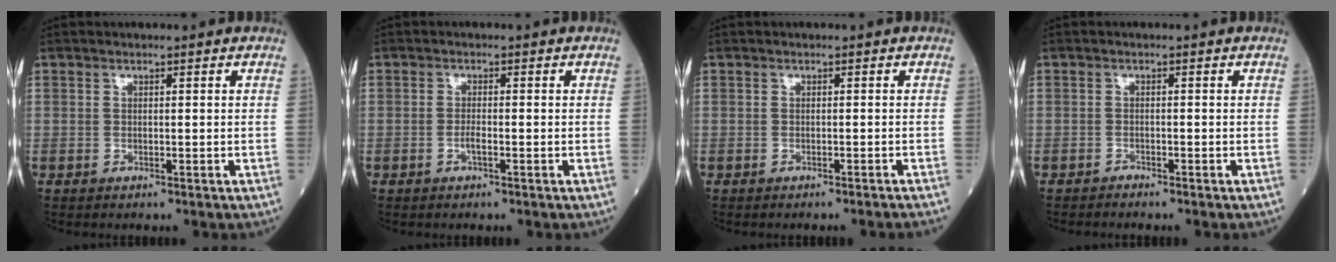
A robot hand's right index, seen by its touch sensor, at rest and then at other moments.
{"total": 1.2, "force": [-0.6, 0.1, 1.1], "torque": [-0.022, 0.002, -0.012]}
{"total": 2.5, "force": [-2.2, -0.6, 1.0], "torque": [-0.012, 0.004, -0.027]}
{"total": 0.8, "force": [-0.7, -0.1, -0.1], "torque": [0.000, -0.002, -0.013]}